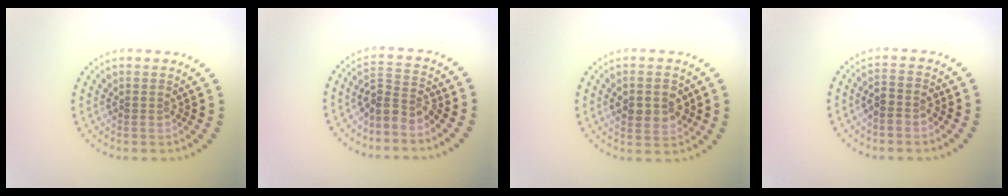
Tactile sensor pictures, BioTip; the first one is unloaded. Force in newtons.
{"total": 2.8, "press": 2.0, "slide": 1.9}
{"total": 3.3, "press": 3.3, "slide": 0.4}
{"total": 1.8, "press": 1.6, "slide": 0.9}